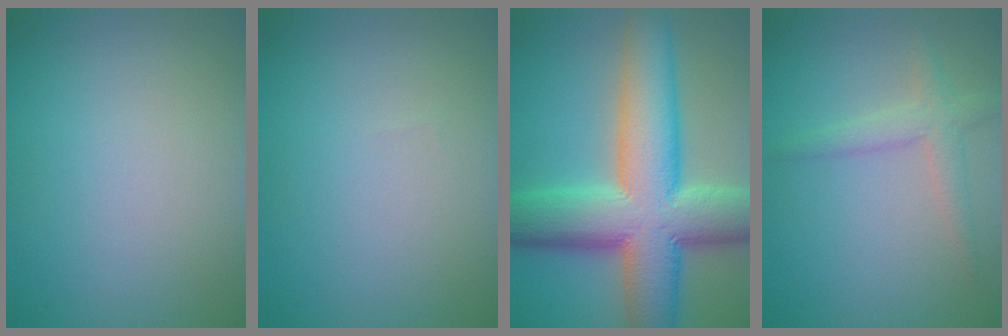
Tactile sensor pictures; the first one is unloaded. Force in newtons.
{"total": 0.0}
{"total": 13.4, "press": 13.4, "slide": 0.4}
{"total": 2.5, "press": 2.5, "slide": 0.1}